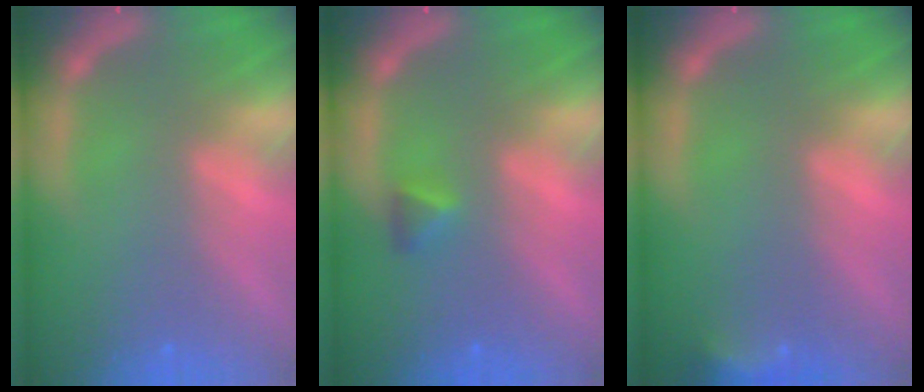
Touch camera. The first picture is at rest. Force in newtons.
{"total": 1.4}
{"total": 3.0}